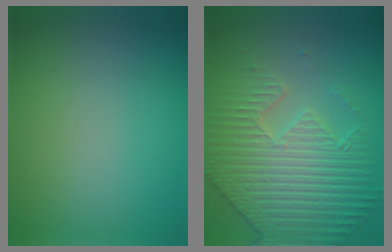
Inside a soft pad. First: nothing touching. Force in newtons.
{"total": 7.5, "press": 6.1, "slide": 4.4}